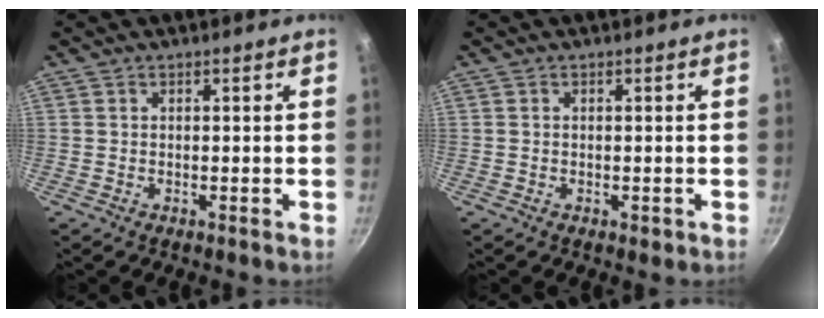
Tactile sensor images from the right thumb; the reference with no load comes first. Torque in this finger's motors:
{"motor_torque": [-0.36, -0.07, -0.41, 0.01, -0.08]}